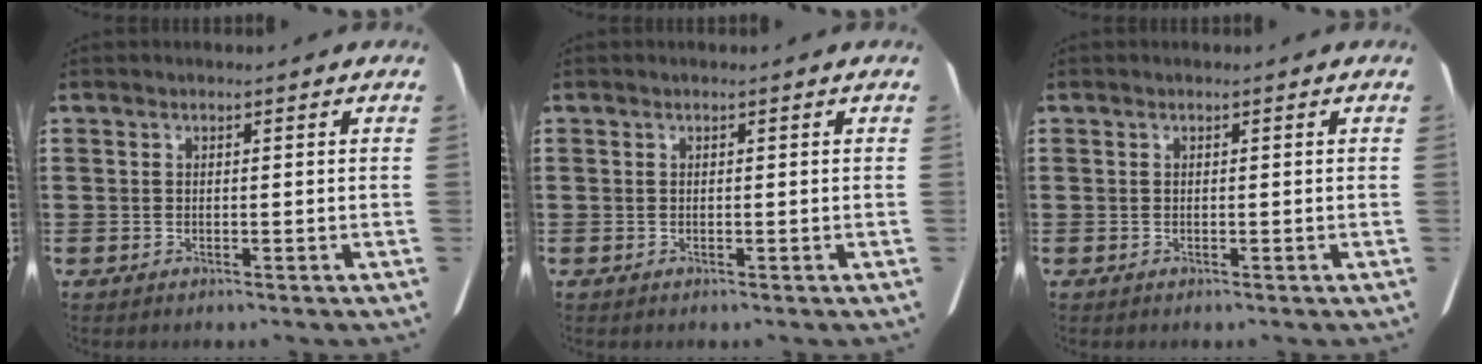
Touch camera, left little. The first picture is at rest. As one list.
[{"total": 0.0}, {"total": 0.0}]